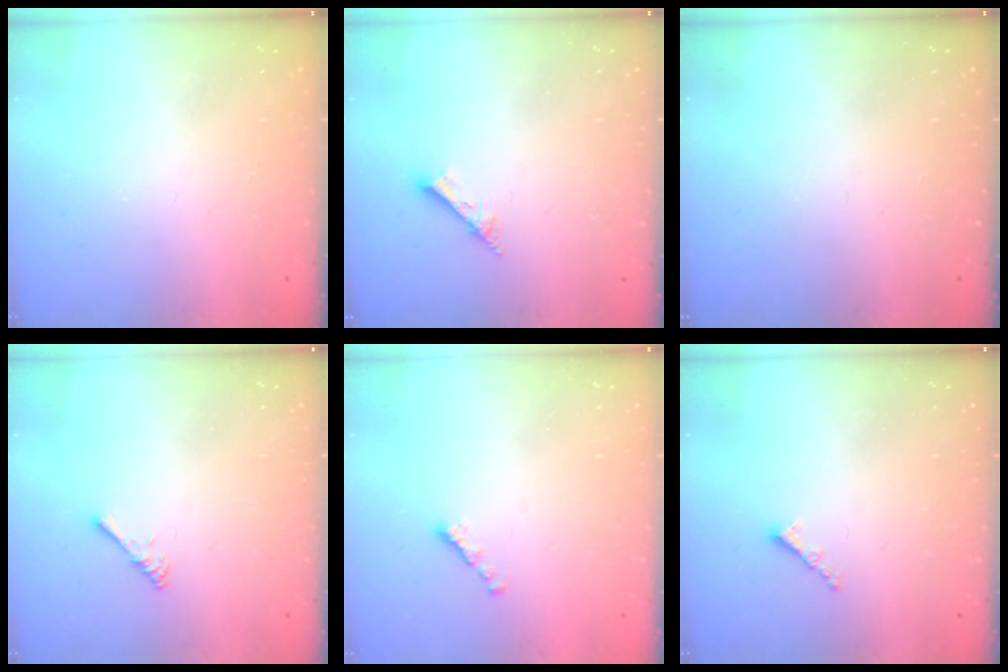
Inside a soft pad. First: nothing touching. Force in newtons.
{"total": 2.0, "press": 2.0, "slide": 0.1}
{"total": 0.0}
{"total": 2.4, "press": 2.4, "slide": 0.4}
{"total": 1.5, "press": 1.4, "slide": 0.5}
{"total": 1.2, "press": 1.1, "slide": 0.5}